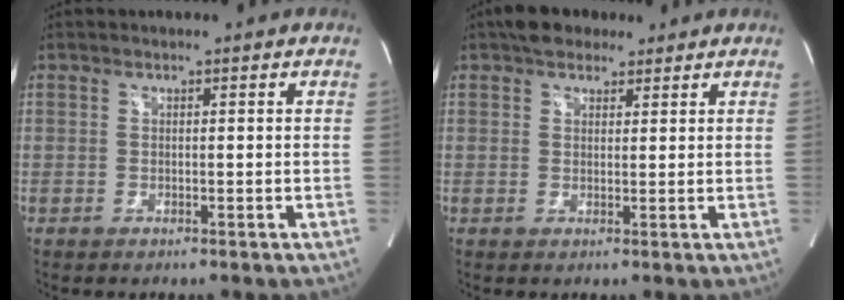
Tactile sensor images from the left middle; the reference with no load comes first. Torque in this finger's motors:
{"motor_torque": [0.59, -0.32, -0.02, 0.04]}